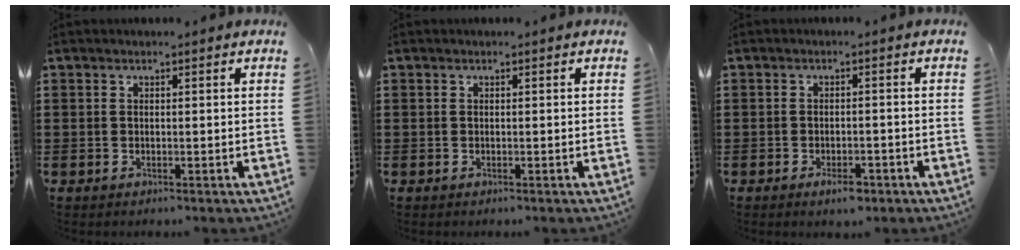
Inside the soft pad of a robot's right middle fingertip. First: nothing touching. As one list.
[{"total": 0.0}, {"total": 2.5, "force": [-1.7, 1.1, 1.5], "torque": [-0.027, 0.001, -0.032]}]